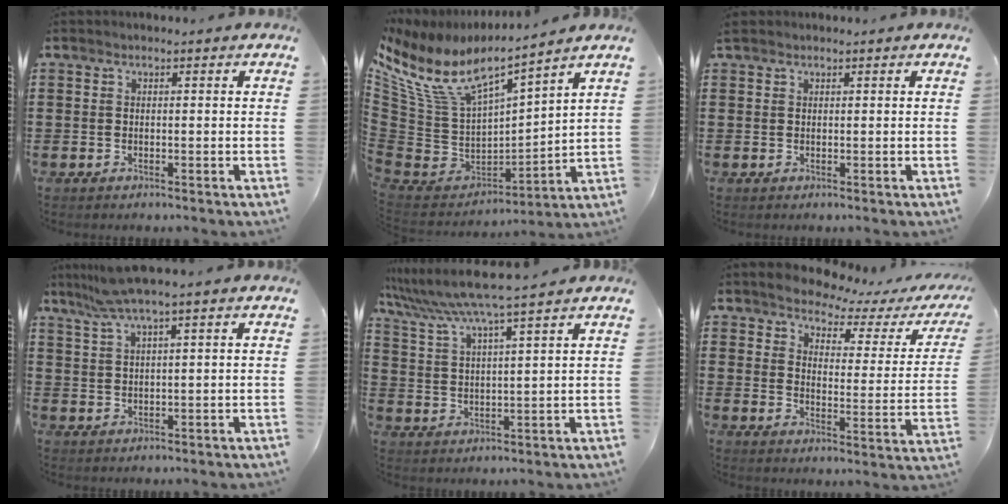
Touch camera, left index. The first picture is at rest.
{"total": 9.1, "force": [6.1, 3.0, 6.1], "torque": [-0.155, -0.050, 0.102]}
{"total": 0.7, "force": [0.6, 0.4, 0.2], "torque": [-0.006, 0.003, 0.011]}
{"total": 4.8, "force": [3.0, -0.2, 3.8], "torque": [-0.081, 0.000, 0.053]}
{"total": 6.5, "force": [5.5, -0.9, 3.3], "torque": [-0.086, -0.033, 0.092]}
{"total": 3.7, "force": [3.6, 0.6, 0.7], "torque": [-0.041, -0.026, 0.056]}